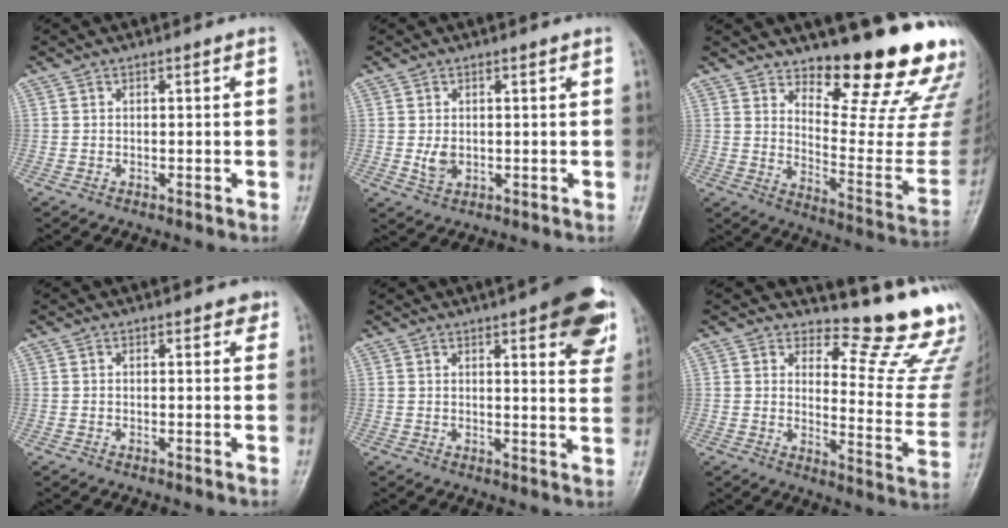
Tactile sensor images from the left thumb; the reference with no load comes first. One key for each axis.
{"total": 2.7, "fx": 0.3, "fy": 1.9, "fz": 2.0, "tx": -0.031, "ty": -0.008, "tz": 0.013}
{"total": 18.5, "fx": 14.9, "fy": 3.8, "fz": 10.2, "tx": -0.105, "ty": -0.145, "tz": 0.211}
{"total": 2.1, "fx": 1.5, "fy": 1.0, "fz": 0.9, "tx": 0.006, "ty": -0.005, "tz": 0.012}
{"total": 15.4, "fx": 8.3, "fy": 4.5, "fz": 12.2, "tx": -0.122, "ty": -0.032, "tz": 0.095}
{"total": 14.9, "fx": 14.0, "fy": 2.3, "fz": 4.5, "tx": -0.025, "ty": -0.179, "tz": 0.160}